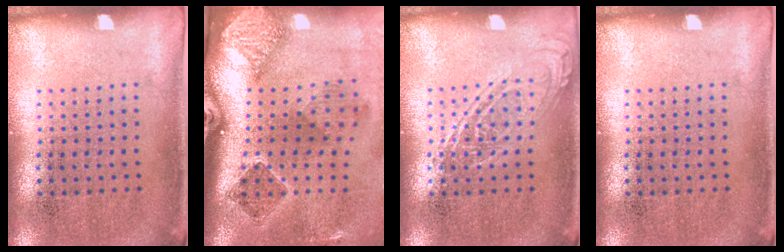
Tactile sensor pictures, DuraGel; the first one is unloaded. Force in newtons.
{"total": 2.8, "press": 1.9, "slide": 2.1}
{"total": 2.0, "press": 2.0, "slide": 0.2}
{"total": 0.0}